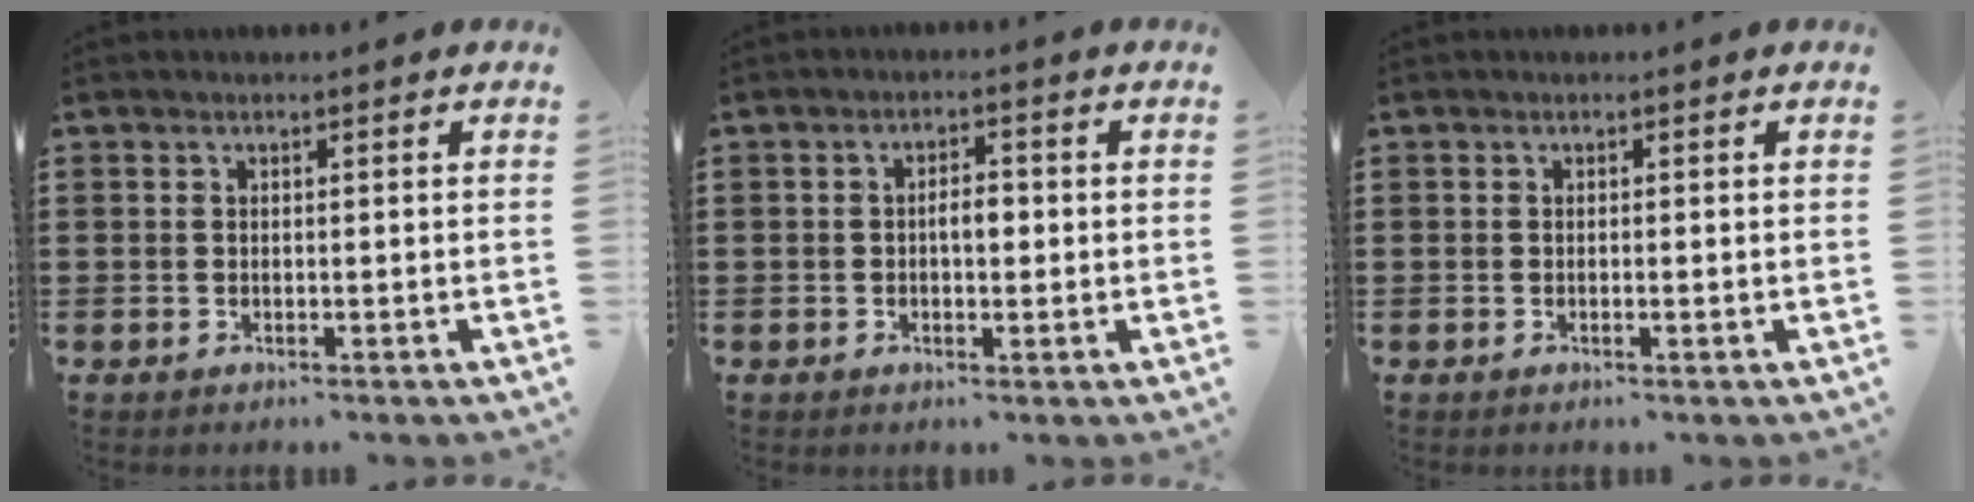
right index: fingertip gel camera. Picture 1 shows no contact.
{"total": 2.8, "force": [-0.2, 1.2, 2.5], "torque": [-0.047, 0.004, -0.005]}
{"total": 0.0}